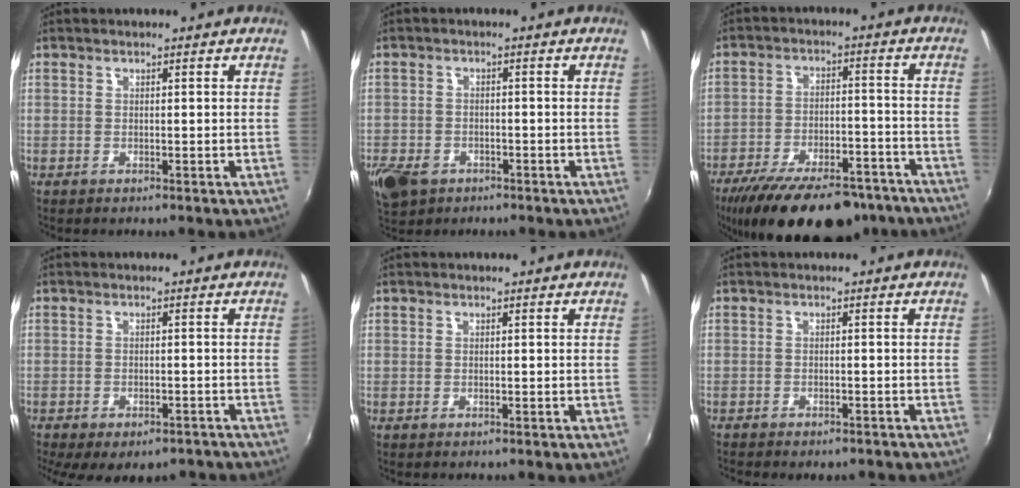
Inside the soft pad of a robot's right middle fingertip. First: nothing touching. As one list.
[{"total": 8.2, "force": [-4.6, 5.5, 4.0], "torque": [-0.113, -0.018, -0.080]}, {"total": 23.6, "force": [-18.5, 8.3, 12.0], "torque": [-0.223, -0.024, -0.261]}, {"total": 10.9, "force": [-8.3, 4.3, 5.6], "torque": [-0.114, -0.026, -0.105]}, {"total": 0.0}, {"total": 3.9, "force": [-3.5, 1.0, 1.6], "torque": [-0.038, -0.011, -0.048]}]